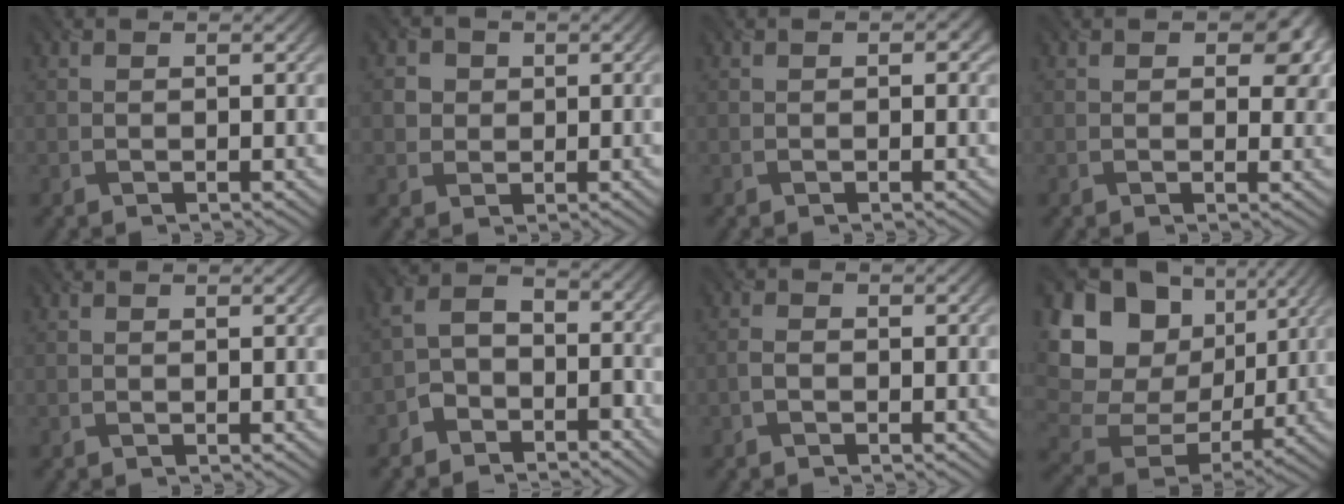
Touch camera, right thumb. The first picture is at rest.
{"total": 3.0, "force": [0.6, 2.8, 1.0], "torque": [-0.034, -0.006, 0.009]}
{"total": 0.8, "force": [0.1, 0.6, 0.5], "torque": [-0.006, -0.002, -0.001]}
{"total": 4.0, "force": [1.6, 2.6, 2.6], "torque": [-0.031, -0.011, 0.016]}
{"total": 0.0}
{"total": 5.9, "force": [-4.1, 3.5, 2.4], "torque": [-0.038, 0.006, -0.092]}
{"total": 1.3, "force": [-0.7, 0.7, 0.8], "torque": [-0.018, 0.004, -0.016]}
{"total": 16.6, "force": [5.2, 13.1, 8.8], "torque": [-0.224, 0.015, 0.125]}